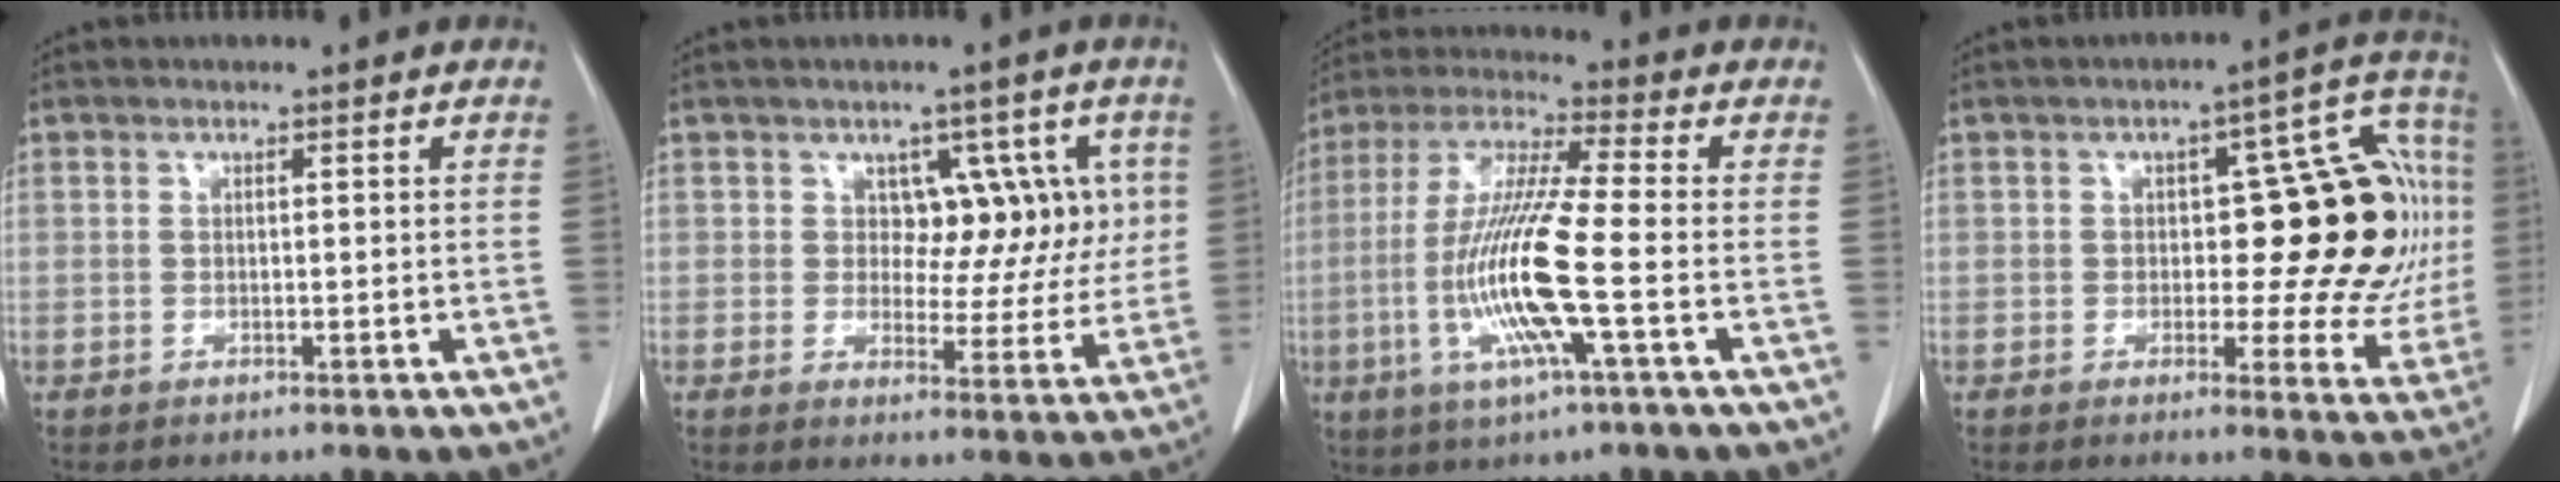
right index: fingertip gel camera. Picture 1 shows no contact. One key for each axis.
{"total": 7.3, "fx": 2.3, "fy": 5.3, "fz": 4.5, "tx": -0.030, "ty": 0.017, "tz": 0.033}
{"total": 14.5, "fx": -3.3, "fy": 0.5, "fz": 14.1, "tx": -0.295, "ty": -0.011, "tz": -0.072}
{"total": 18.4, "fx": 1.2, "fy": 7.6, "fz": 16.7, "tx": -0.188, "ty": 0.037, "tz": 0.016}